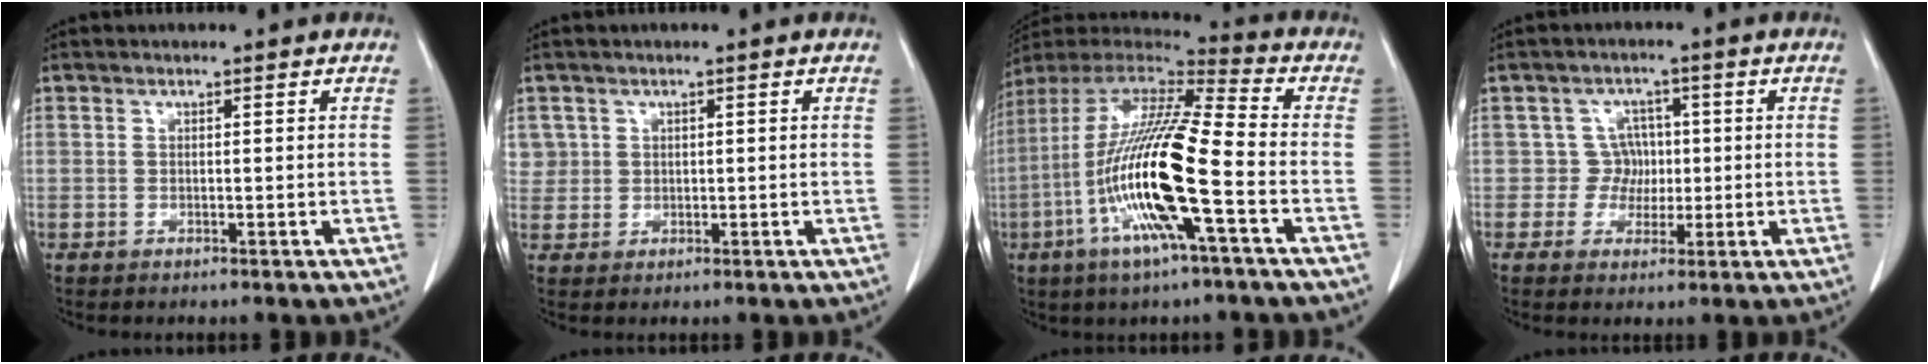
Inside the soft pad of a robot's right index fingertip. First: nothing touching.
{"total": 2.7, "force": [1.1, 2.5, -0.2], "torque": [0.026, 0.006, 0.020]}
{"total": 19.5, "force": [-5.3, 1.3, 18.7], "torque": [-0.380, -0.014, -0.106]}
{"total": 3.8, "force": [0.0, 3.8, 0.2], "torque": [0.013, 0.011, 0.001]}